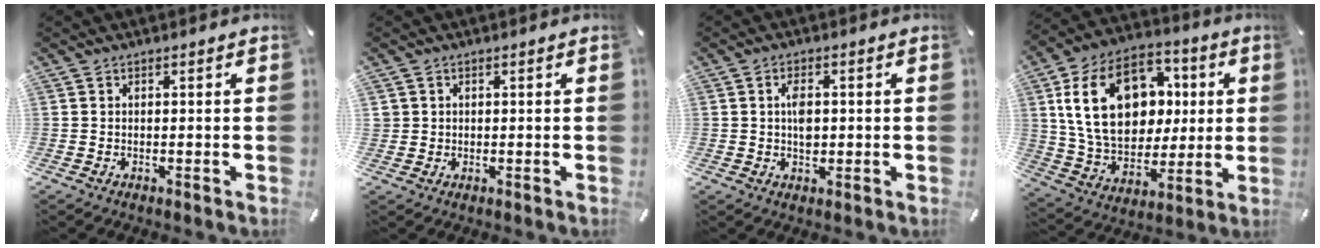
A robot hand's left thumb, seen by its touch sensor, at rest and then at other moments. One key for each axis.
{"total": 1.7, "fx": 0.4, "fy": 1.7, "fz": 0.1, "tx": -0.001, "ty": 0.003, "tz": 0.006}
{"total": 3.9, "fx": 0.3, "fy": 2.4, "fz": 3.1, "tx": -0.047, "ty": 0.000, "tz": 0.001}
{"total": 22.5, "fx": 4.3, "fy": 16.6, "fz": 14.5, "tx": -0.269, "ty": 0.008, "tz": 0.080}